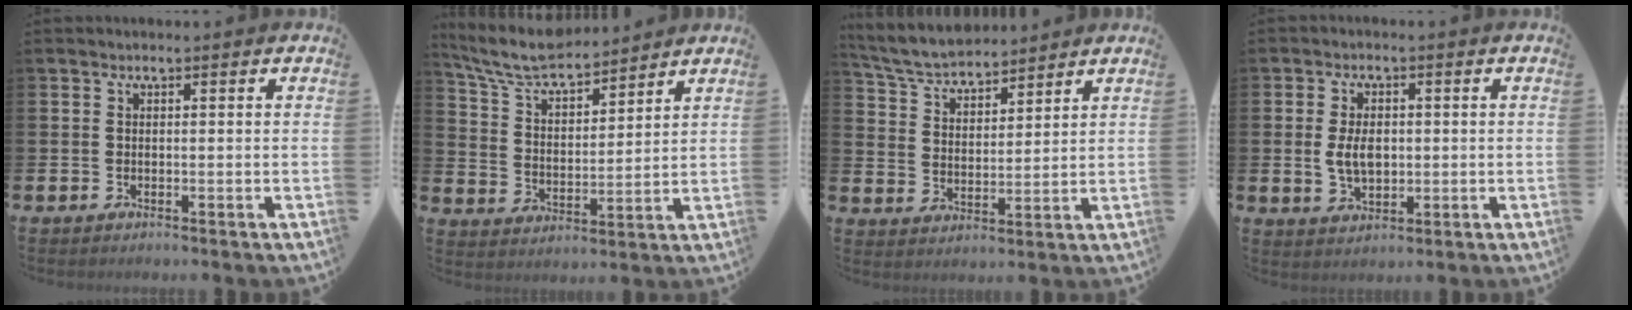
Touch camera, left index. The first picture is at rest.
{"total": 7.4, "force": [6.9, 1.1, 2.4], "torque": [-0.081, -0.040, 0.121]}
{"total": 5.8, "force": [5.6, 1.2, 1.1], "torque": [-0.050, -0.029, 0.099]}
{"total": 4.6, "force": [0.2, 2.9, 3.6], "torque": [-0.064, 0.002, -0.003]}